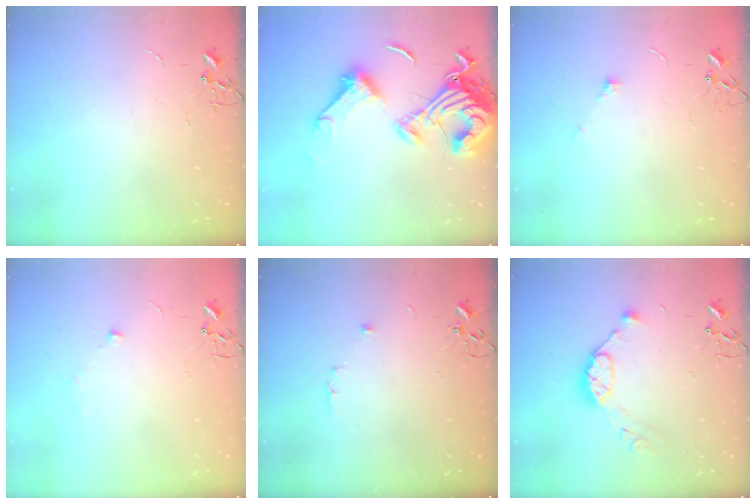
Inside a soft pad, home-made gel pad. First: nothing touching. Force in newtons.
{"total": 20.7, "press": 20.6, "slide": 1.8}
{"total": 5.4, "press": 5.3, "slide": 1.0}
{"total": 4.3, "press": 4.2, "slide": 1.2}
{"total": 5.3, "press": 5.1, "slide": 1.3}
{"total": 10.8, "press": 10.7, "slide": 0.8}